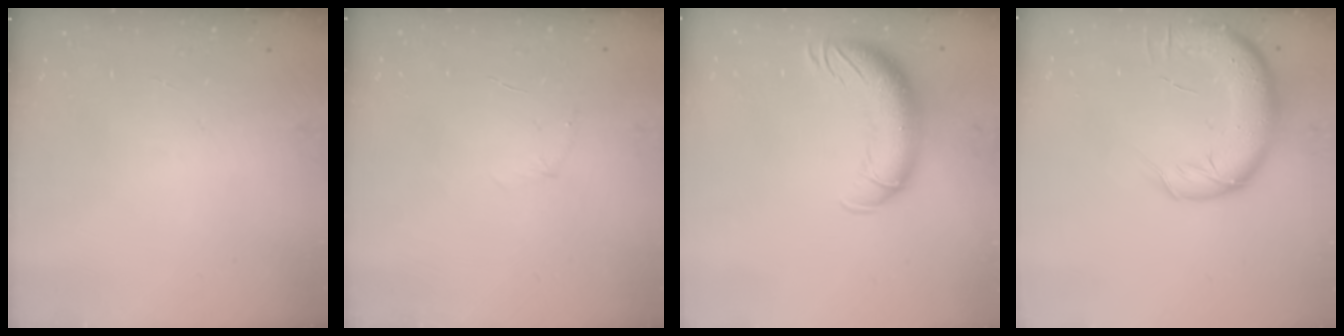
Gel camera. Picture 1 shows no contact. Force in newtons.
{"total": 3.7, "press": 3.6, "slide": 1.0}
{"total": 14.0, "press": 13.6, "slide": 3.3}
{"total": 14.6, "press": 14.3, "slide": 3.1}